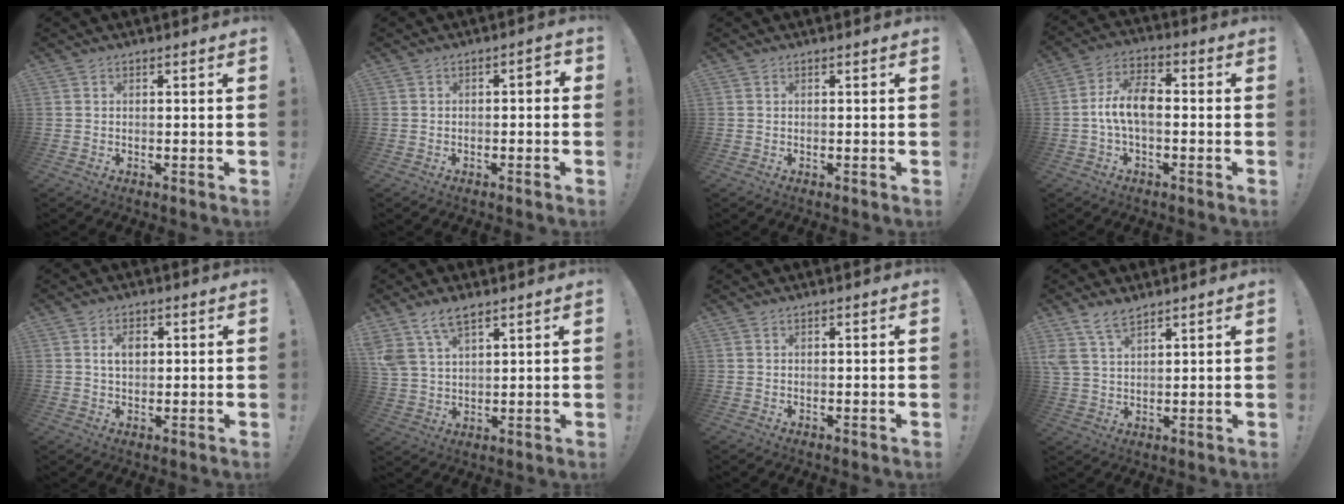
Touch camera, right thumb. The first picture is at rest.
{"total": 2.1, "force": [-1.4, 1.0, 1.2], "torque": [-0.018, 0.011, -0.026]}
{"total": 0.0}
{"total": 9.9, "force": [-1.2, 5.3, 8.3], "torque": [-0.176, 0.006, -0.021]}
{"total": 4.1, "force": [1.0, 2.8, 2.8], "torque": [-0.038, 0.001, 0.012]}
{"total": 8.8, "force": [6.1, 4.4, 4.6], "torque": [-0.088, -0.019, 0.120]}
{"total": 0.0}
{"total": 7.2, "force": [5.4, 3.3, 3.4], "torque": [-0.063, -0.020, 0.104]}